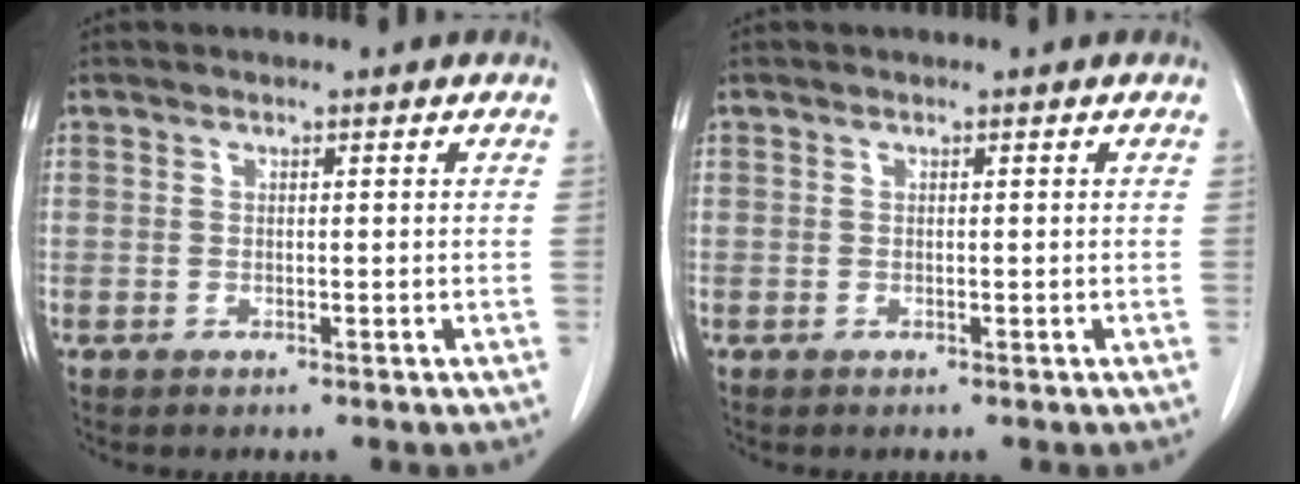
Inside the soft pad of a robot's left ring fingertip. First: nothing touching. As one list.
[{"total": 0.0}]